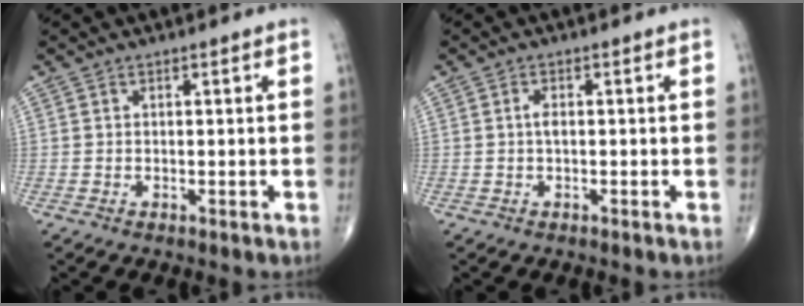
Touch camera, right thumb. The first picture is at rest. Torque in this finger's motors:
{"motor_torque": [2.26, 2.75, 0.28, -0.01, -0.01]}